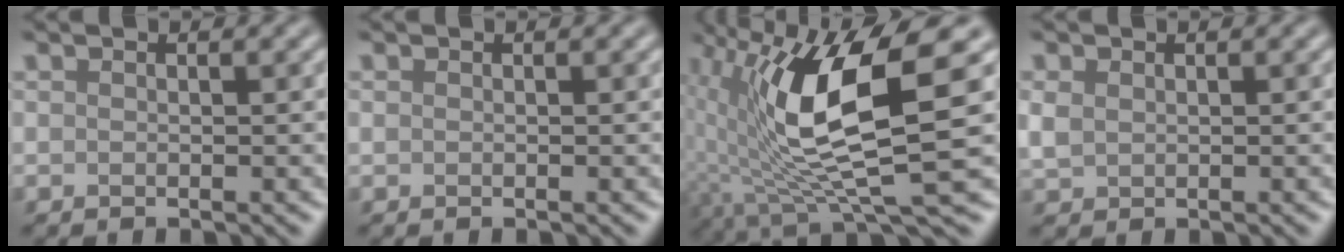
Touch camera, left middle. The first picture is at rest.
{"total": 0.0}
{"total": 11.4, "force": [1.4, 3.4, 10.8], "torque": [-0.201, -0.017, 0.029]}
{"total": 1.6, "force": [0.3, 1.3, 0.8], "torque": [-0.023, 0.002, 0.010]}